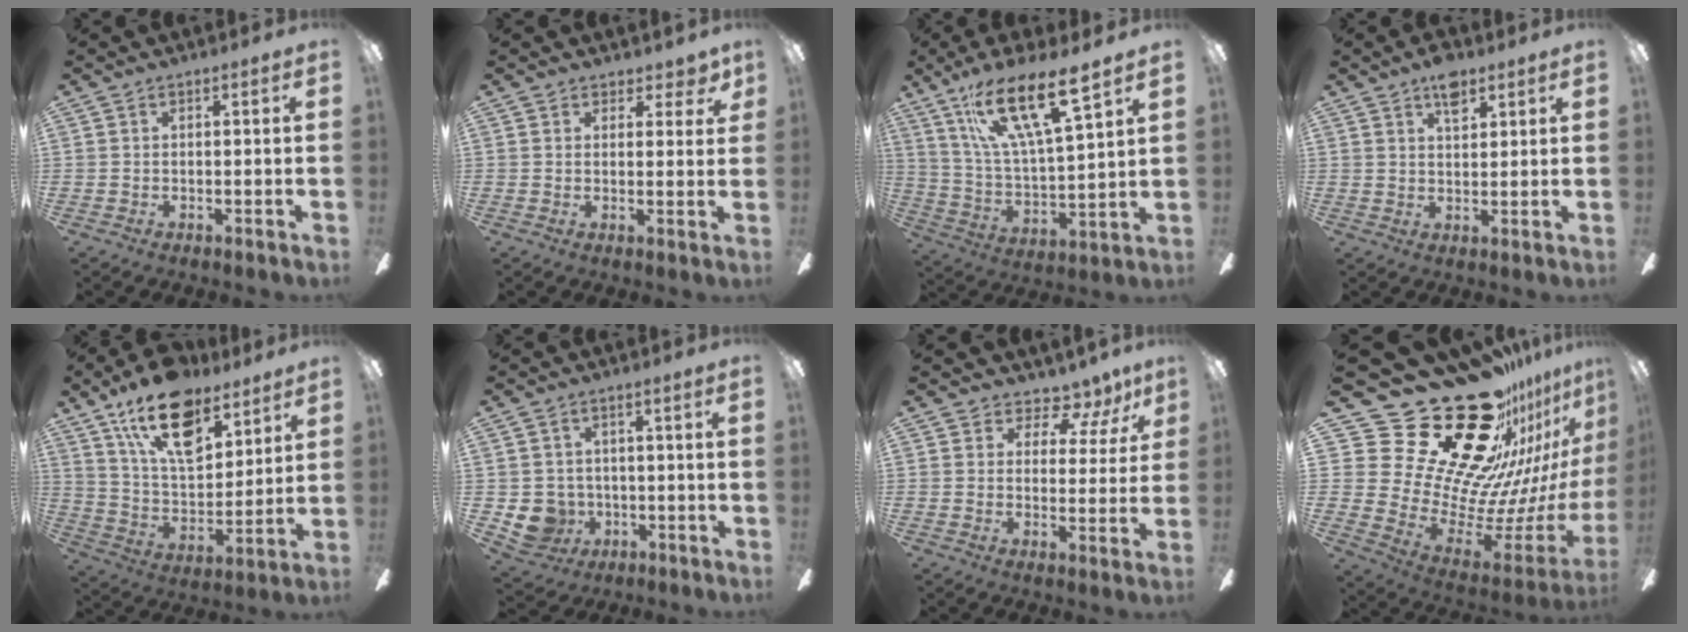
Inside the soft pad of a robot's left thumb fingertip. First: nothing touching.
{"total": 3.6, "force": [2.6, 2.1, 1.3], "torque": [0.002, -0.015, 0.044]}
{"total": 20.0, "force": [13.1, 4.8, 14.3], "torque": [-0.277, -0.072, 0.213]}
{"total": 6.3, "force": [4.1, 3.0, 3.7], "torque": [-0.049, -0.014, 0.069]}
{"total": 19.8, "force": [12.4, 9.8, 11.9], "torque": [-0.207, -0.056, 0.222]}
{"total": 6.7, "force": [-1.2, 6.4, 1.6], "torque": [-0.059, 0.000, -0.021]}
{"total": 7.7, "force": [6.0, 3.8, 2.8], "torque": [-0.033, -0.048, 0.108]}
{"total": 39.5, "force": [23.6, 21.2, 23.5], "torque": [-0.336, -0.216, 0.496]}